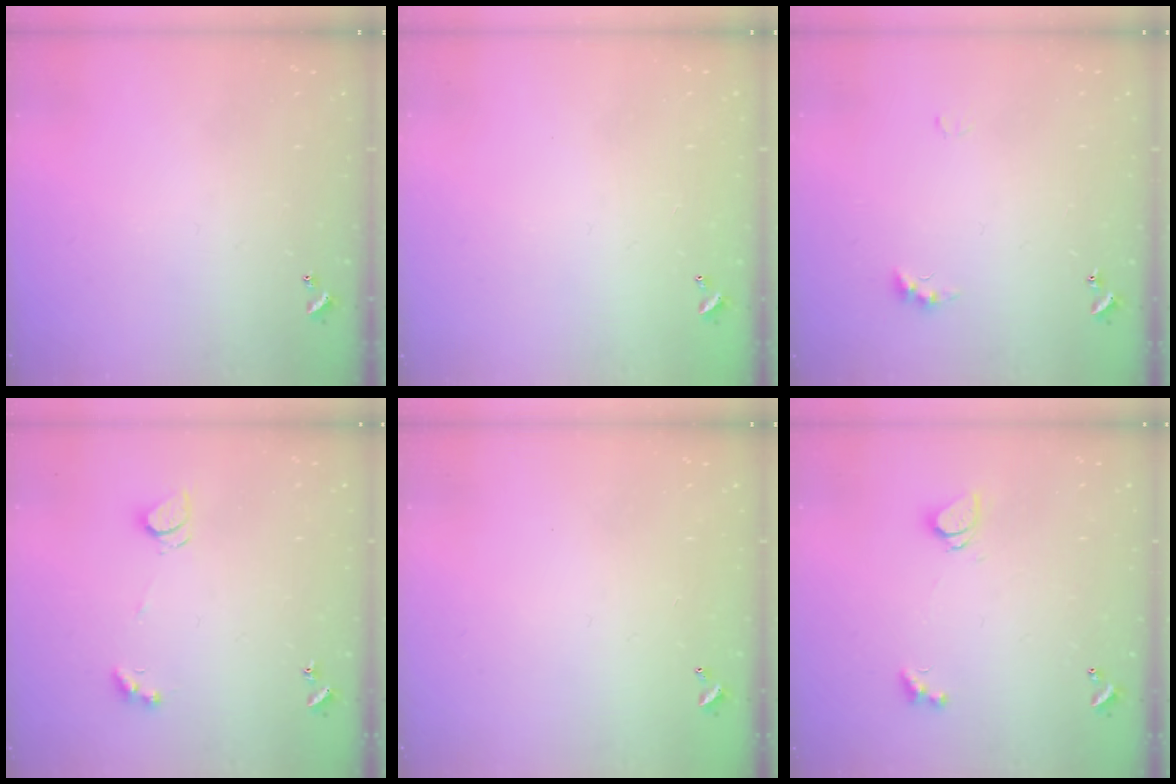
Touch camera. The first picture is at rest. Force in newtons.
{"total": 2.8, "press": 2.8, "slide": 0.1}
{"total": 4.9, "press": 4.8, "slide": 0.7}
{"total": 2.2, "press": 2.2, "slide": 0.4}
{"total": 2.9, "press": 2.9, "slide": 0.1}
{"total": 1.6, "press": 1.6, "slide": 0.2}